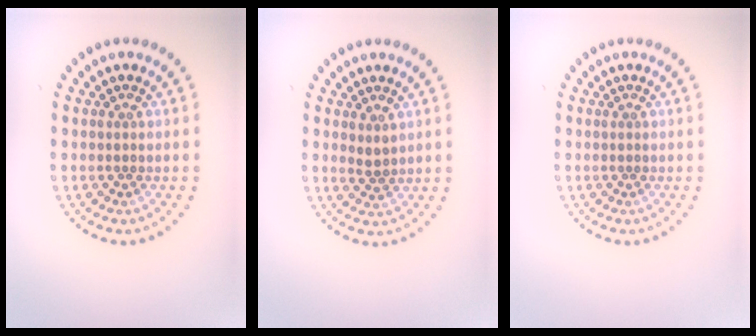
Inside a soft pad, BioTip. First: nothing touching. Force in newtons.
{"total": 1.0, "press": 0.9, "slide": 0.4}
{"total": 0.0}